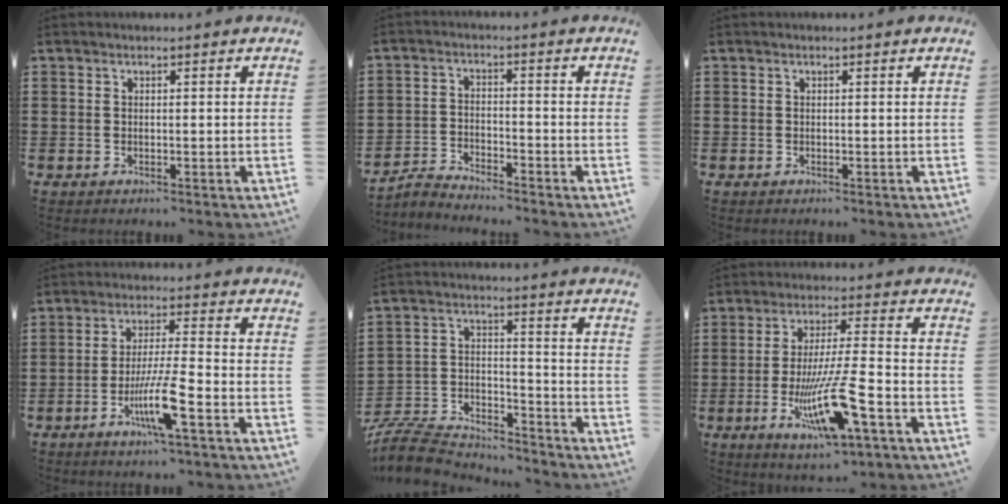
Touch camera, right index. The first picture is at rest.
{"total": 2.8, "force": [-2.8, 0.1, 0.1], "torque": [-0.016, 0.001, -0.063]}
{"total": 0.0}
{"total": 8.2, "force": [-3.6, 0.4, 7.3], "torque": [-0.144, -0.013, -0.068]}
{"total": 7.8, "force": [-7.5, 1.6, 1.4], "torque": [-0.047, 0.004, -0.154]}
{"total": 13.2, "force": [-5.3, 2.1, 11.9], "torque": [-0.236, -0.009, -0.094]}